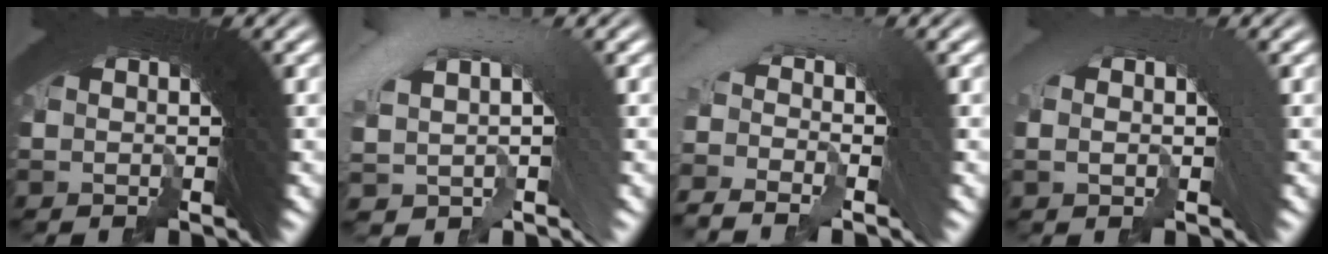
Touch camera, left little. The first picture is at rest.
{"total": 3.1, "force": [0.3, 1.6, 2.6], "torque": [-0.052, 0.014, 0.016]}
{"total": 2.9, "force": [-1.1, 1.4, 2.3], "torque": [-0.020, 0.029, -0.031]}
{"total": 1.2, "force": [-0.2, 0.5, 1.1], "torque": [0.002, 0.016, -0.008]}